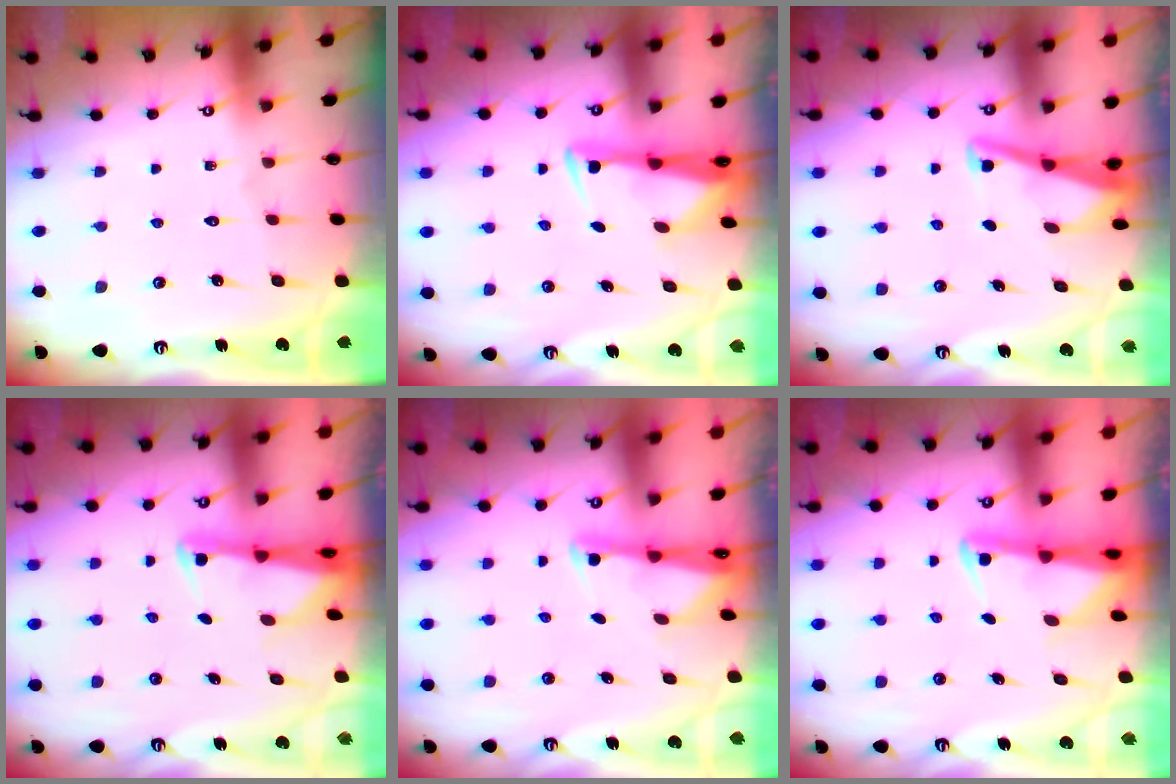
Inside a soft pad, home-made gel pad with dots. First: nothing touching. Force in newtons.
{"total": 2.9, "press": 2.8, "slide": 0.9}
{"total": 4.8, "press": 4.7, "slide": 0.7}
{"total": 2.5, "press": 2.4, "slide": 0.5}
{"total": 1.9, "press": 1.9, "slide": 0.4}
{"total": 2.4, "press": 2.3, "slide": 0.6}